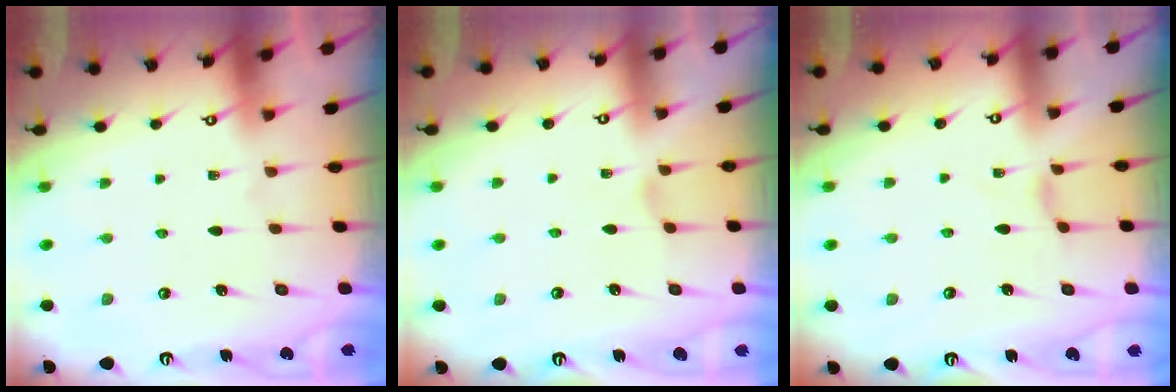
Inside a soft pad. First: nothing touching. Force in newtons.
{"total": 0.7, "press": 0.6, "slide": 0.2}
{"total": 0.0}